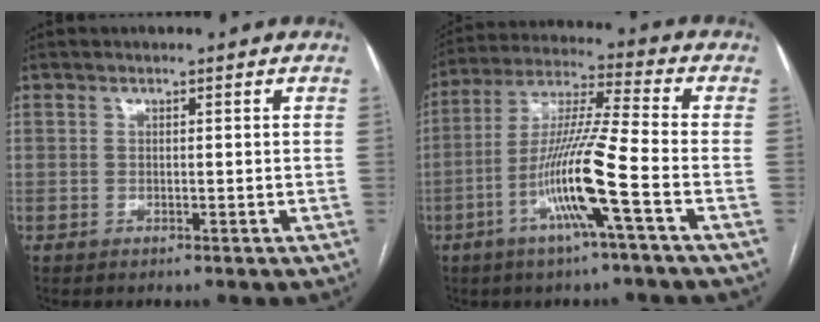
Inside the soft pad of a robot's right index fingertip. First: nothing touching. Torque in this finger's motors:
{"motor_torque": [1.88, -0.26, 1.05, 0.21]}